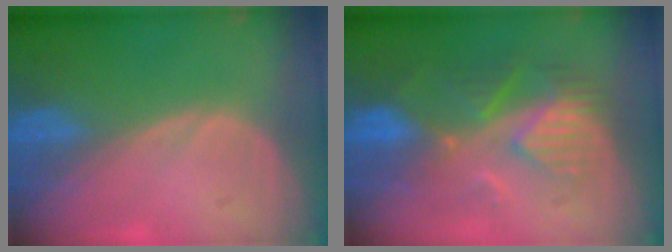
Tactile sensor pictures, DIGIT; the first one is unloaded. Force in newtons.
{"total": 8.6, "press": 8.1, "slide": 3.1}